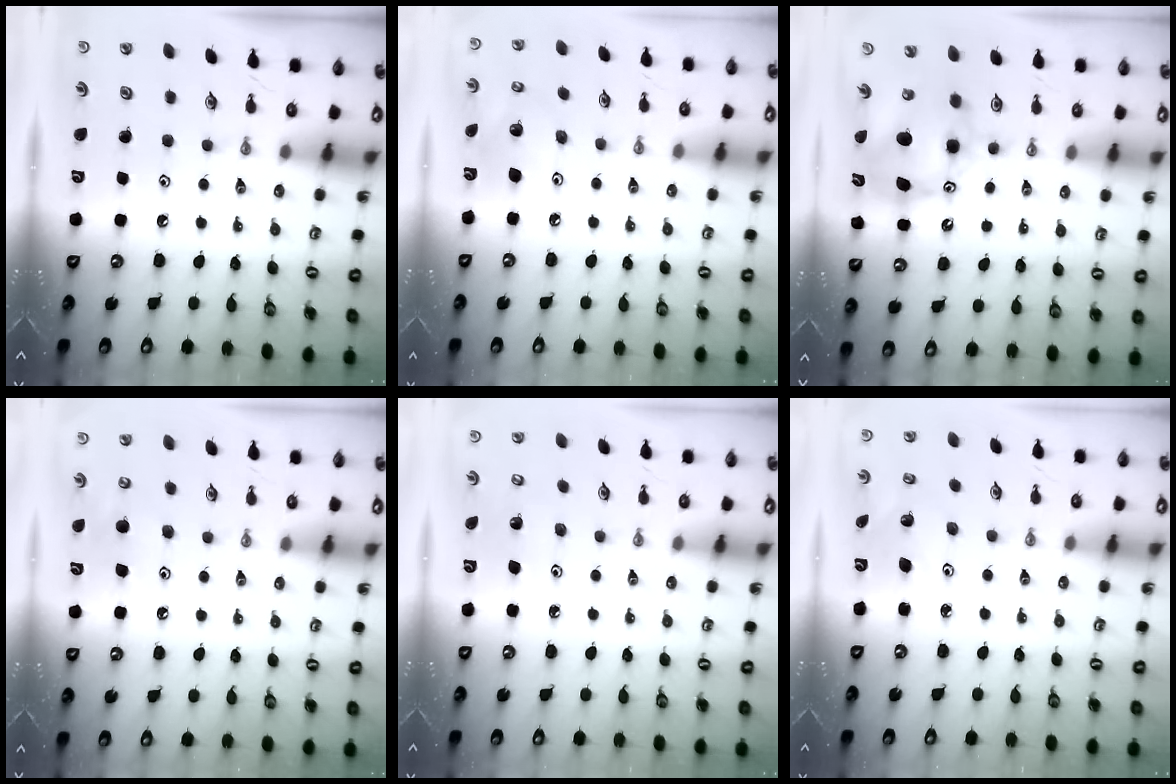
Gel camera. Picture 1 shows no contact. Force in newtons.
{"total": 8.5, "press": 8.1, "slide": 2.6}
{"total": 10.6, "press": 10.5, "slide": 0.9}
{"total": 8.8, "press": 8.6, "slide": 1.5}
{"total": 2.8, "press": 2.8, "slide": 0.2}
{"total": 2.7, "press": 2.7, "slide": 0.3}